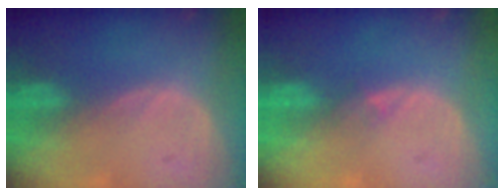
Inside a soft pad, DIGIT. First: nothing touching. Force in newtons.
{"total": 1.2, "press": 0.9, "slide": 0.9}